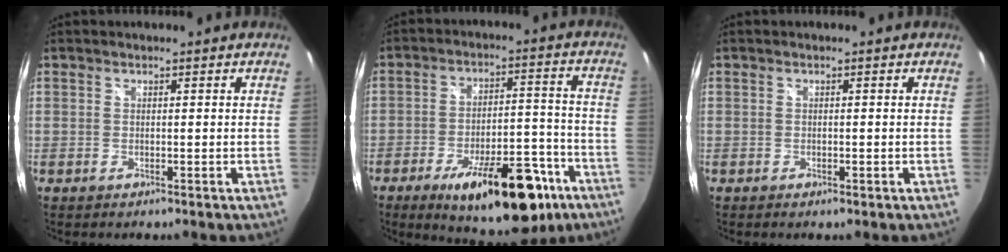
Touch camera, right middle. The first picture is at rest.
{"total": 20.3, "force": [-12.0, 7.7, 14.4], "torque": [-0.212, -0.001, -0.159]}
{"total": 0.6, "force": [-0.3, 0.3, 0.5], "torque": [-0.008, -0.001, -0.005]}